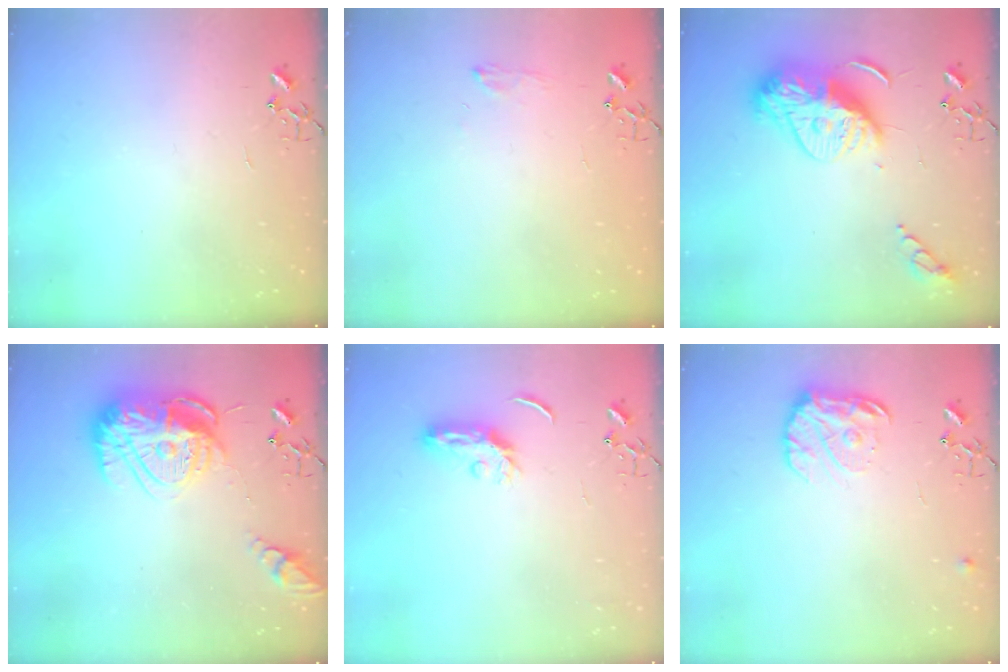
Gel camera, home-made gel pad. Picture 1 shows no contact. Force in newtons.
{"total": 6.3, "press": 6.2, "slide": 0.8}
{"total": 16.7, "press": 16.7, "slide": 0.8}
{"total": 18.0, "press": 17.9, "slide": 1.8}
{"total": 5.6, "press": 5.6, "slide": 0.5}
{"total": 12.7, "press": 12.6, "slide": 0.7}